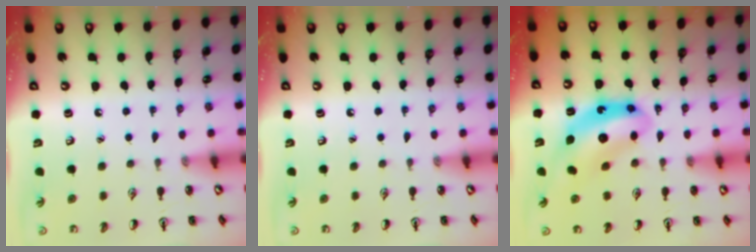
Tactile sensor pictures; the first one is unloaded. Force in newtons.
{"total": 0.0}
{"total": 10.5, "press": 9.9, "slide": 3.5}